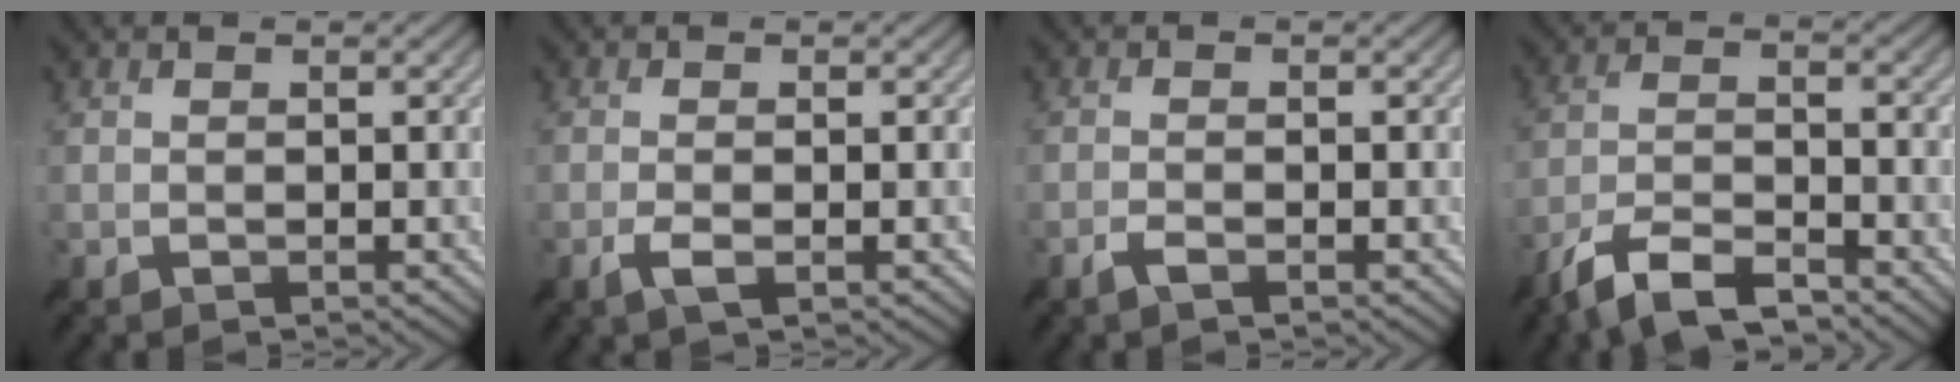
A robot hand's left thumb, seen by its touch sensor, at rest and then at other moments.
{"total": 2.3, "force": [-0.9, 0.5, 2.1], "torque": [-0.041, 0.003, -0.021]}
{"total": 1.5, "force": [-0.9, 0.2, 1.1], "torque": [-0.019, 0.005, -0.023]}
{"total": 7.7, "force": [-6.0, 2.0, 4.4], "torque": [-0.089, -0.005, -0.123]}